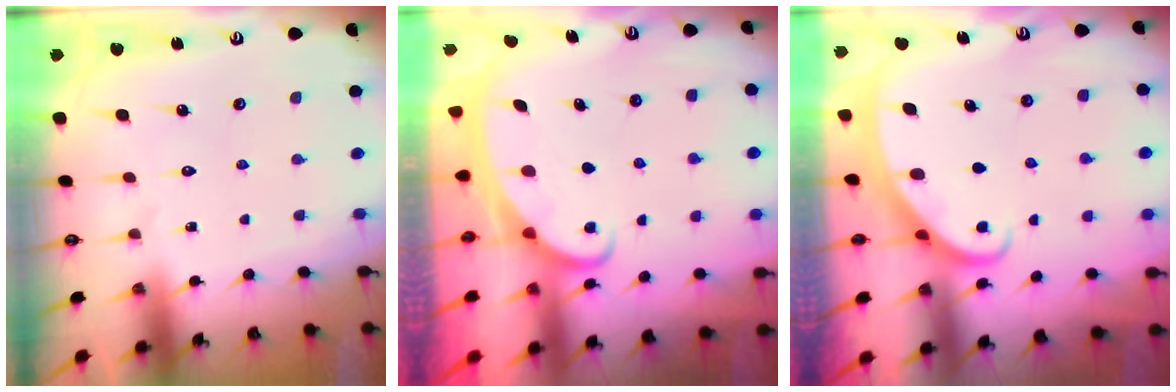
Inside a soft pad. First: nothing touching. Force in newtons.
{"total": 2.1, "press": 2.0, "slide": 0.4}
{"total": 2.2, "press": 2.2, "slide": 0.2}